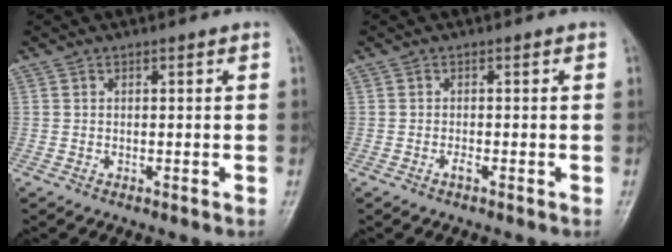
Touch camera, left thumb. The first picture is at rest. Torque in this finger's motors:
{"motor_torque": [-0.03, 0.03, 0.07, 0.03, 0.00]}